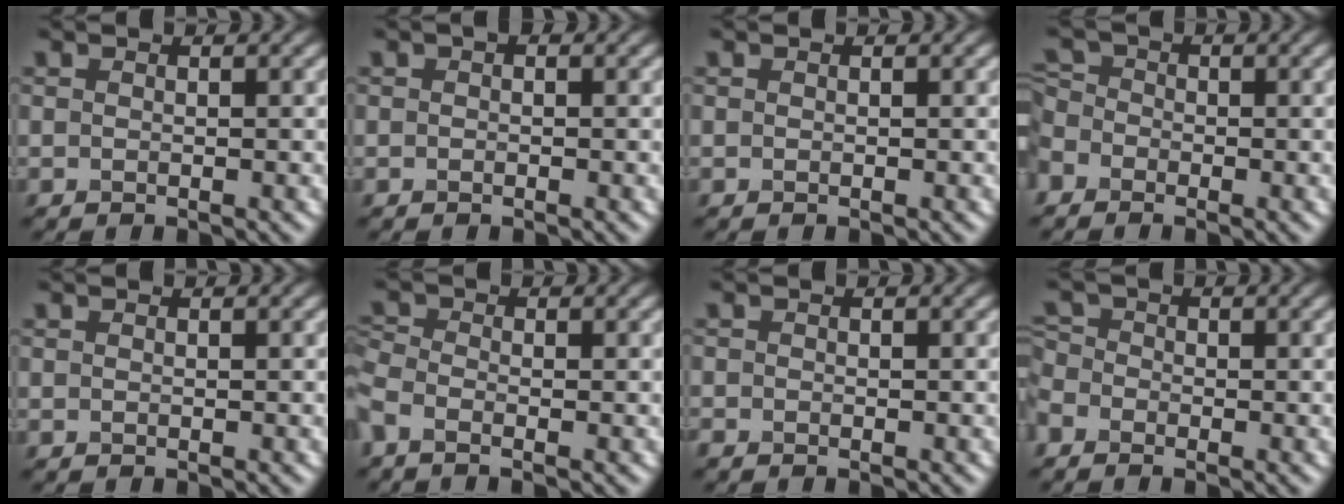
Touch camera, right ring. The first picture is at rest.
{"total": 0.6, "force": [0.1, 0.4, 0.4], "torque": [-0.003, 0.000, -0.001]}
{"total": 0.0}
{"total": 2.8, "force": [-1.7, 2.0, 1.1], "torque": [-0.029, 0.003, -0.040]}
{"total": 0.0}
{"total": 2.2, "force": [-1.3, 1.1, 1.4], "torque": [-0.042, -0.008, -0.042]}
{"total": 0.5, "force": [-0.5, 0.2, 0.1], "torque": [0.000, -0.004, -0.010]}
{"total": 2.1, "force": [-1.3, 1.4, 0.8], "torque": [-0.025, 0.000, -0.032]}